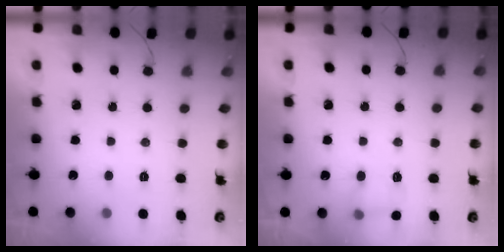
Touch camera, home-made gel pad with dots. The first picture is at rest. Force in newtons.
{"total": 4.5, "press": 4.4, "slide": 1.2}